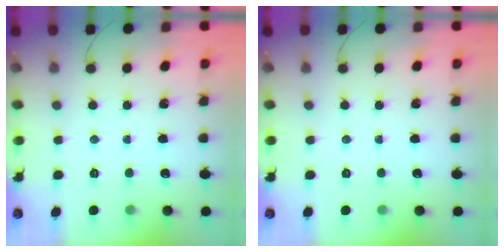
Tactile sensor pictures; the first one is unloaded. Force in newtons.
{"total": 0.0}